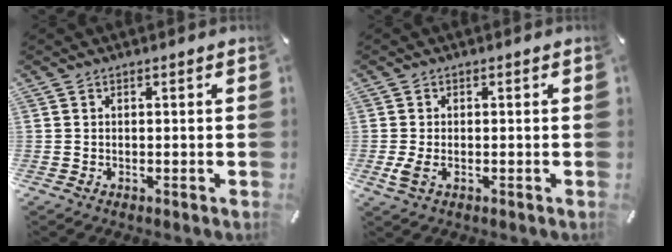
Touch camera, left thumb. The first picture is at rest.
{"total": 2.9, "force": [-0.7, 1.5, 2.4], "torque": [-0.060, -0.006, -0.015]}